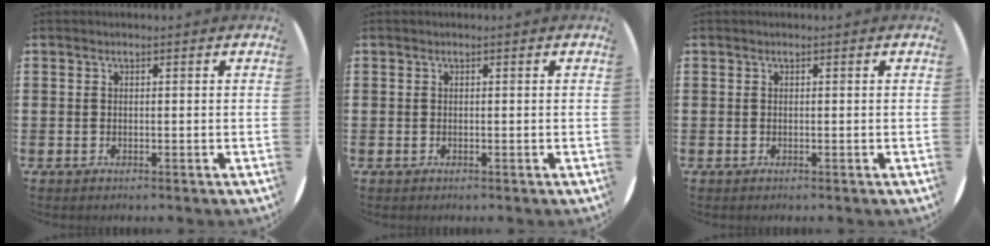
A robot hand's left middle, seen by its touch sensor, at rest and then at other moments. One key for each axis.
{"total": 0.0}
{"total": 0.0}